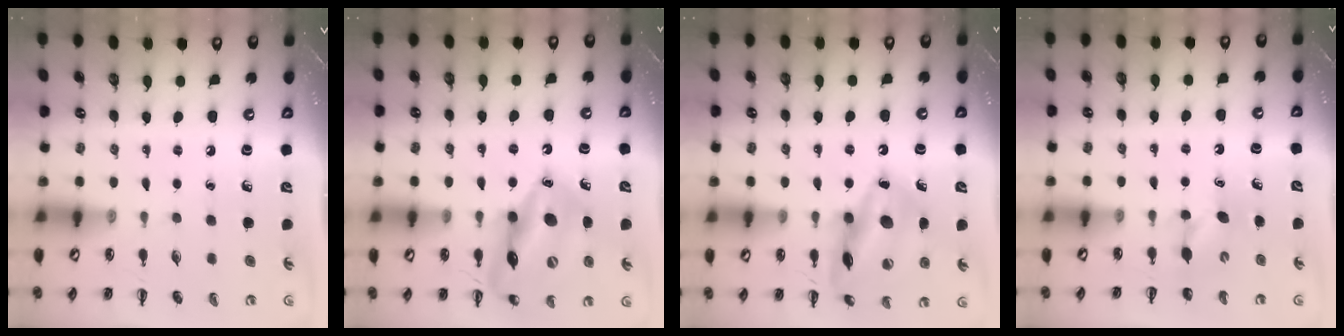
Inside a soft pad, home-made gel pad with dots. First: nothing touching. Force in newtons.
{"total": 17.5, "press": 17.1, "slide": 3.6}
{"total": 17.9, "press": 17.7, "slide": 2.0}
{"total": 3.7, "press": 3.6, "slide": 1.0}